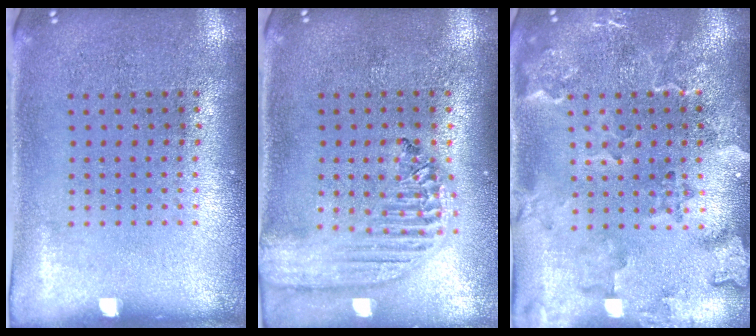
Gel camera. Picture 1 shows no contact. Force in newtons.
{"total": 2.2, "press": 1.9, "slide": 1.1}
{"total": 2.4, "press": 2.2, "slide": 1.0}